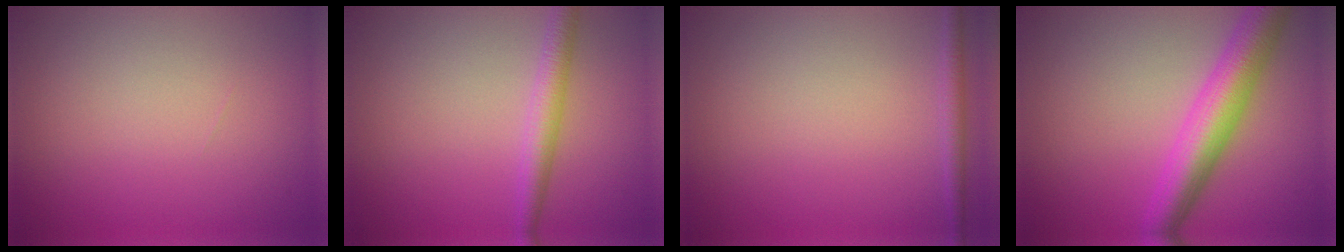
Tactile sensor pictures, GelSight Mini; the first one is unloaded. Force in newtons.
{"total": 2.7, "press": 2.7, "slide": 0.0}
{"total": 1.3, "press": 1.3, "slide": 0.1}
{"total": 6.4, "press": 6.4, "slide": 0.2}